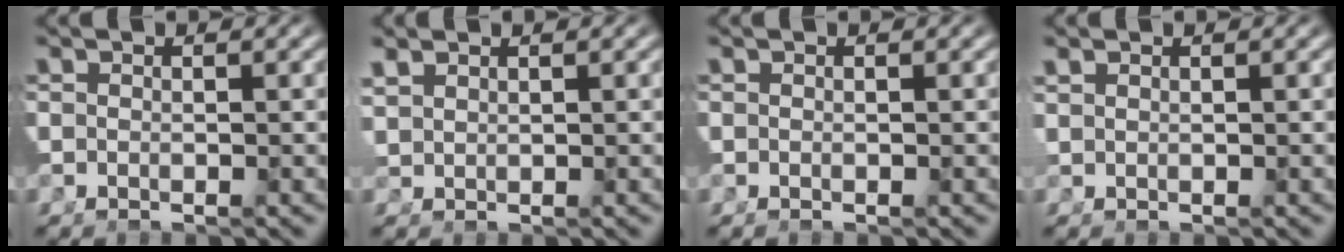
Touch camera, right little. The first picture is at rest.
{"total": 1.2, "force": [1.1, -0.5, 0.2], "torque": [0.001, 0.000, 0.035]}
{"total": 0.0}
{"total": 1.0, "force": [0.8, -0.7, 0.2], "torque": [0.006, 0.002, 0.022]}